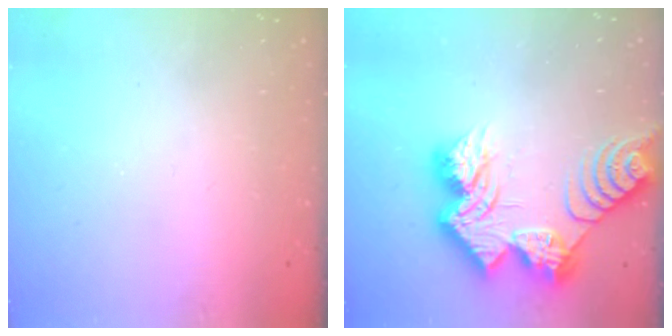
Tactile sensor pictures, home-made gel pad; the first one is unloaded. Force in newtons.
{"total": 19.6, "press": 19.6, "slide": 1.4}